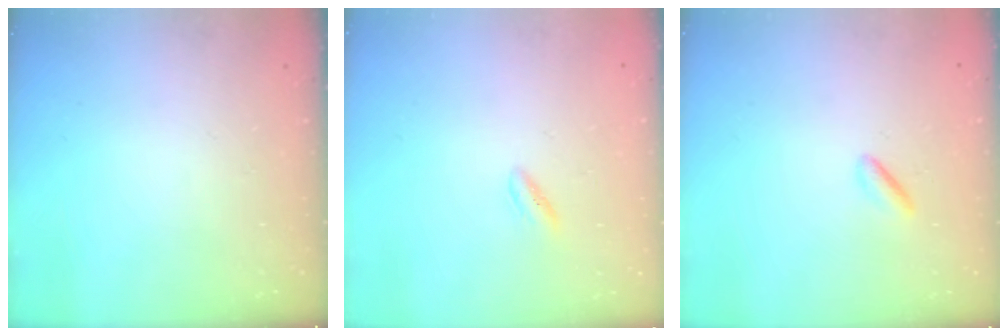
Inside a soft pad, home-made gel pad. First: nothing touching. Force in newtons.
{"total": 1.8, "press": 1.6, "slide": 0.8}
{"total": 1.9, "press": 1.7, "slide": 0.7}